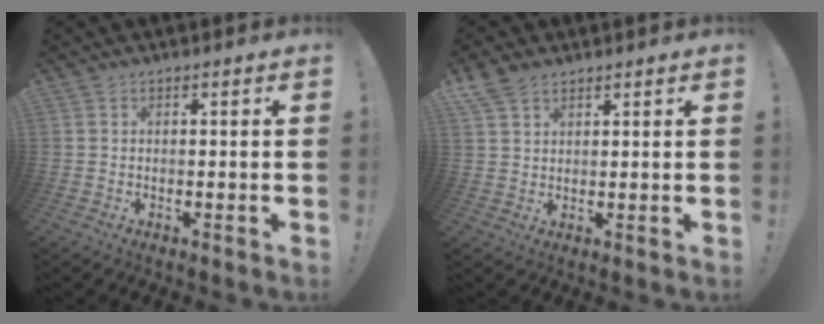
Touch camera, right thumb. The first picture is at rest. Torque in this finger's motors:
{"motor_torque": [0.03, 0.02, 0.16, 0.09, 0.01]}